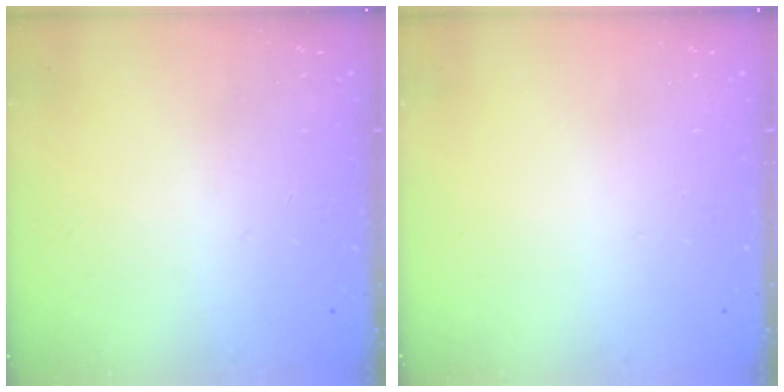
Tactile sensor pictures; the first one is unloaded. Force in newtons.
{"total": 0.0}